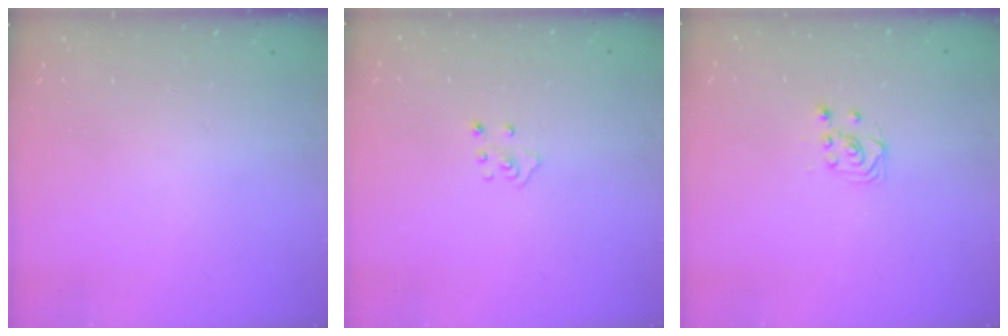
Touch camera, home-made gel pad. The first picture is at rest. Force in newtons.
{"total": 2.7, "press": 2.7, "slide": 0.2}
{"total": 2.7, "press": 2.4, "slide": 1.3}